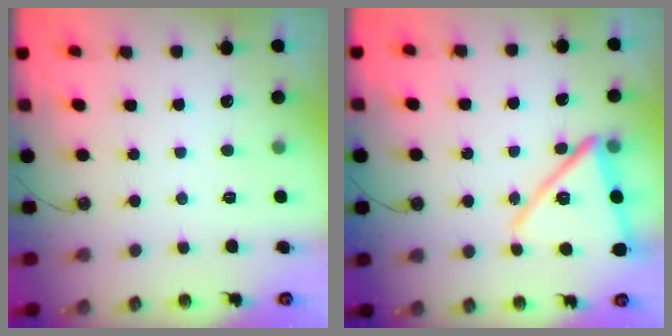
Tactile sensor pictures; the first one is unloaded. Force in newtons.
{"total": 15.1, "press": 15.1, "slide": 1.3}